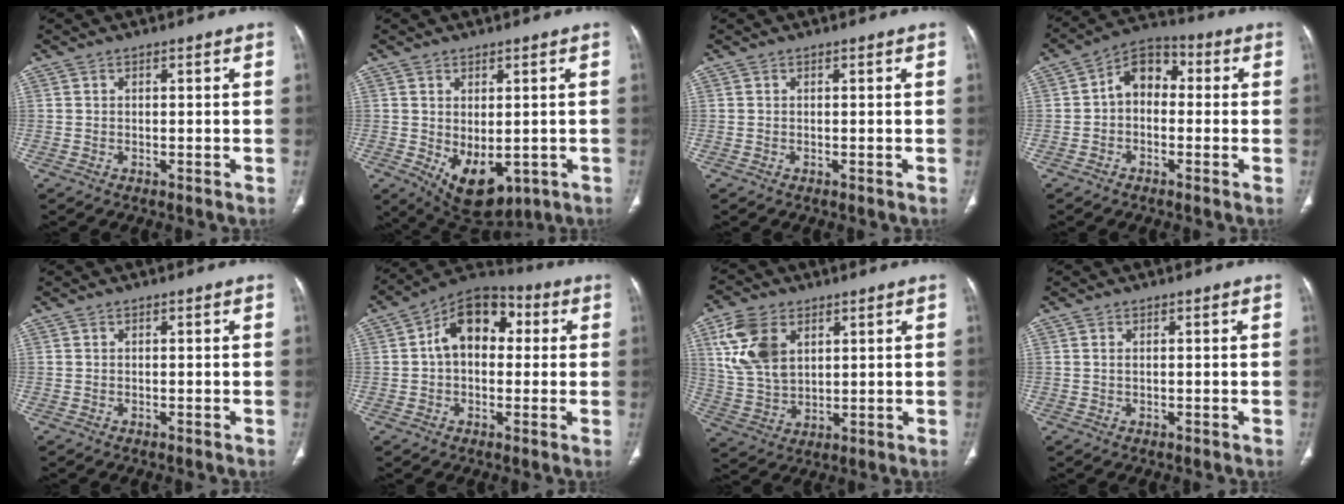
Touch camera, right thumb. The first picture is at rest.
{"total": 9.6, "force": [-2.0, 5.6, 7.6], "torque": [-0.102, -0.006, -0.004]}
{"total": 0.0}
{"total": 8.1, "force": [0.0, 5.9, 5.6], "torque": [-0.062, 0.028, -0.020]}
{"total": 0.0}
{"total": 12.7, "force": [2.0, 8.6, 9.2], "torque": [-0.115, 0.034, 0.019]}
{"total": 11.8, "force": [4.6, 7.6, 7.8], "torque": [-0.148, -0.010, 0.099]}
{"total": 0.6, "force": [0.2, 0.3, 0.5], "torque": [-0.014, 0.003, 0.005]}